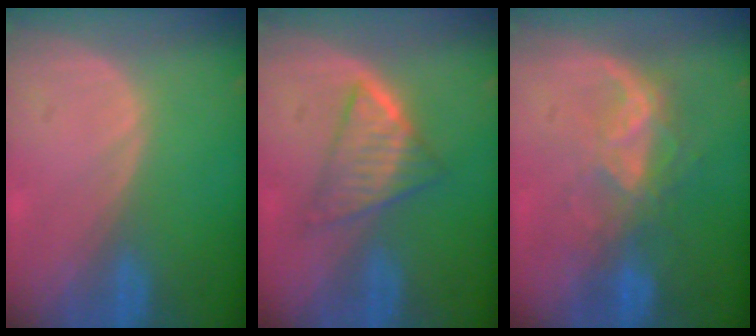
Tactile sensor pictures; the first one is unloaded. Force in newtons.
{"total": 5.6, "press": 5.5, "slide": 1.4}
{"total": 6.6, "press": 5.9, "slide": 2.8}